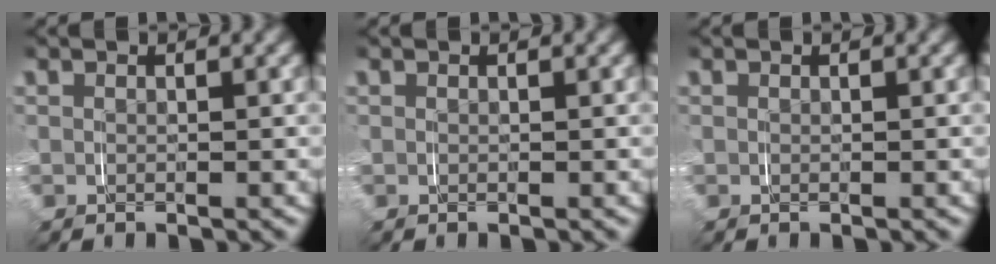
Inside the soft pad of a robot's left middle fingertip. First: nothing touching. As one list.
[{"total": 0.0}, {"total": 0.0}]